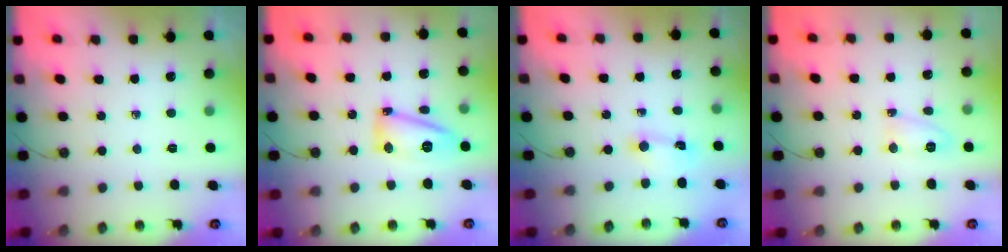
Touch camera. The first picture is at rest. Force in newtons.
{"total": 12.7, "press": 12.6, "slide": 1.4}
{"total": 1.5, "press": 1.5, "slide": 0.1}
{"total": 4.4, "press": 4.3, "slide": 0.9}